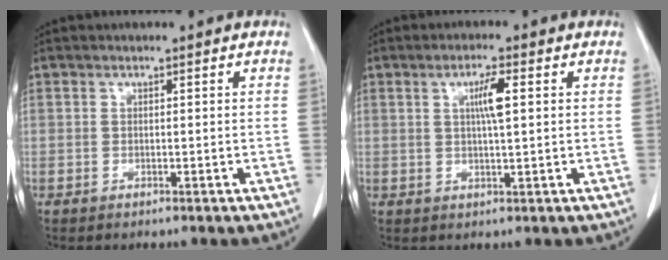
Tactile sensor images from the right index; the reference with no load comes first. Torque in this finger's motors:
{"motor_torque": [0.20, -0.03, 0.09, 0.04]}